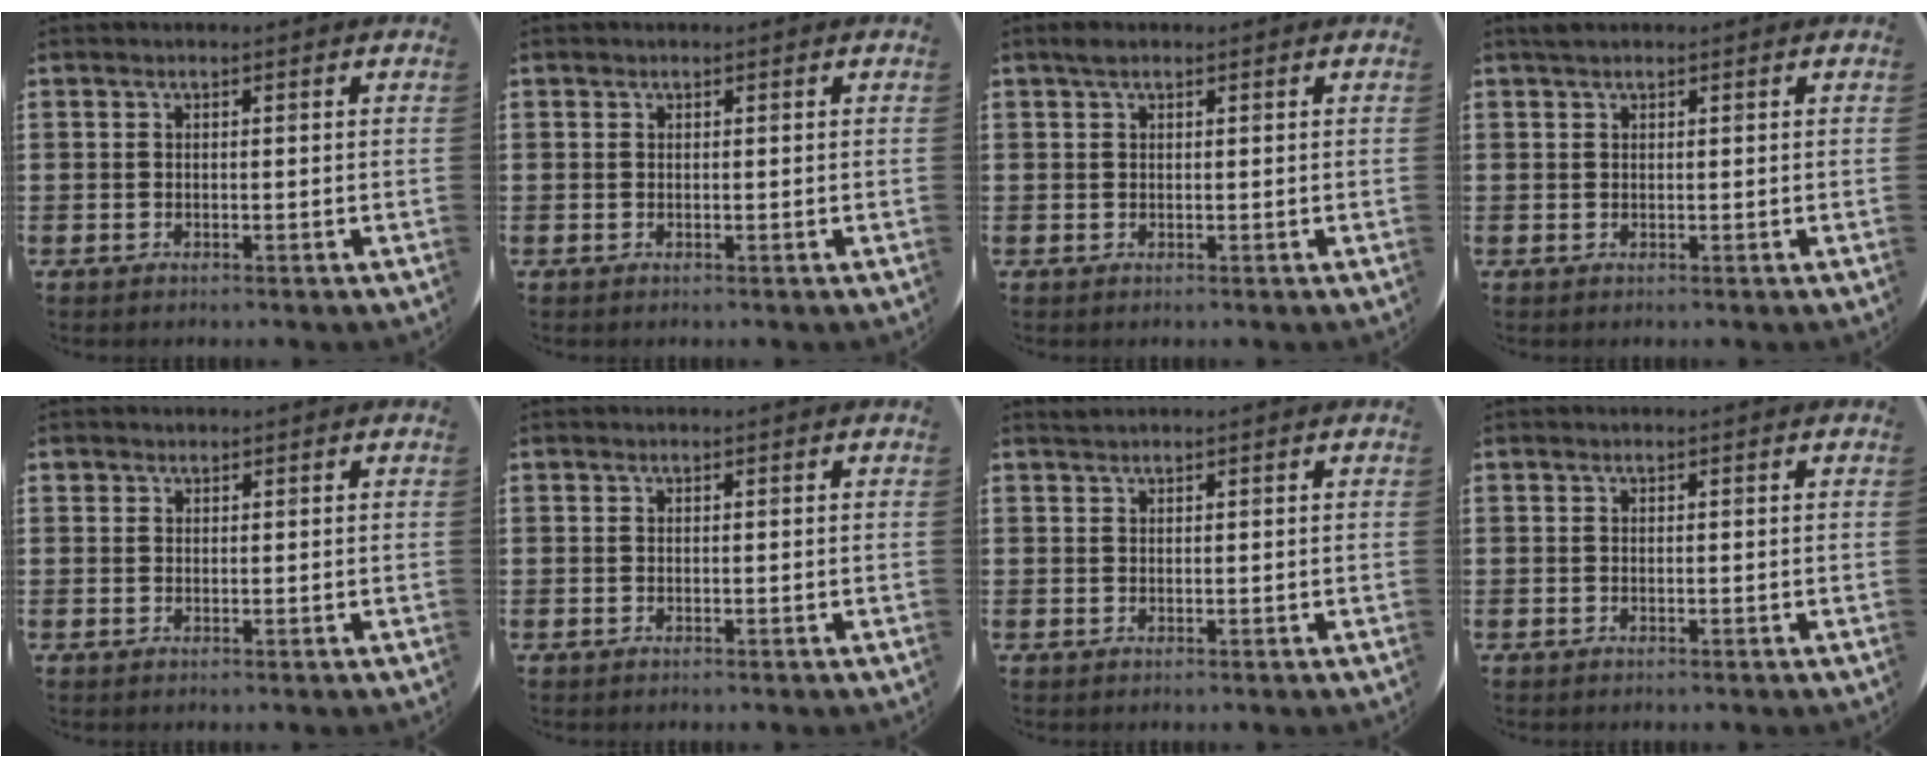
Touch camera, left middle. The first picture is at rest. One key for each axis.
{"total": 0.0}
{"total": 1.3, "fx": 0.9, "fy": 0.7, "fz": 0.7, "tx": -0.007, "ty": 0.002, "tz": 0.014}
{"total": 1.0, "fx": 0.9, "fy": 0.4, "fz": 0.2, "tx": 0.002, "ty": 0.001, "tz": 0.015}
{"total": 0.6, "fx": 0.5, "fy": 0.3, "fz": -0.2, "tx": 0.004, "ty": 0.005, "tz": 0.009}
{"total": 0.0}
{"total": 0.6, "fx": 0.6, "fy": -0.1, "fz": 0.0, "tx": -0.002, "ty": 0.000, "tz": 0.012}
{"total": 0.0}